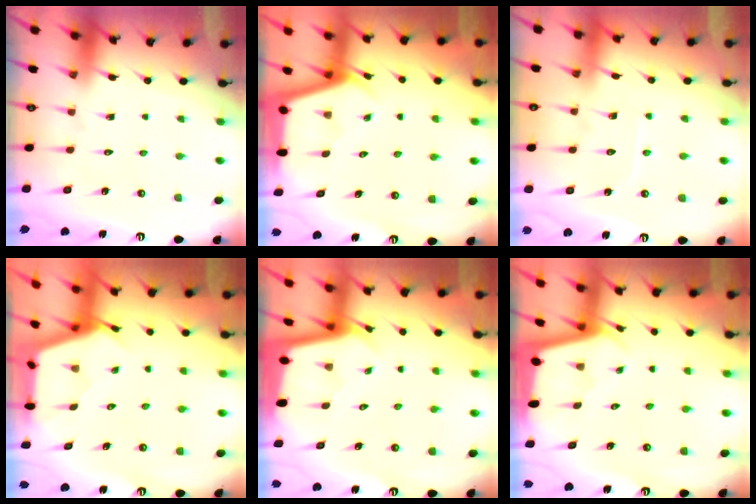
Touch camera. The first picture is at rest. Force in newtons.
{"total": 2.9, "press": 2.9, "slide": 0.3}
{"total": 5.1, "press": 5.0, "slide": 0.6}
{"total": 2.6, "press": 2.5, "slide": 0.4}
{"total": 2.1, "press": 2.1, "slide": 0.1}
{"total": 2.2, "press": 2.2, "slide": 0.2}